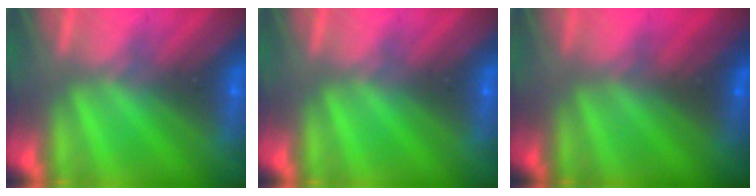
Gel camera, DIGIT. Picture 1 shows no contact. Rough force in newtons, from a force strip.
{"total": 0.0}
{"total": 4.7}